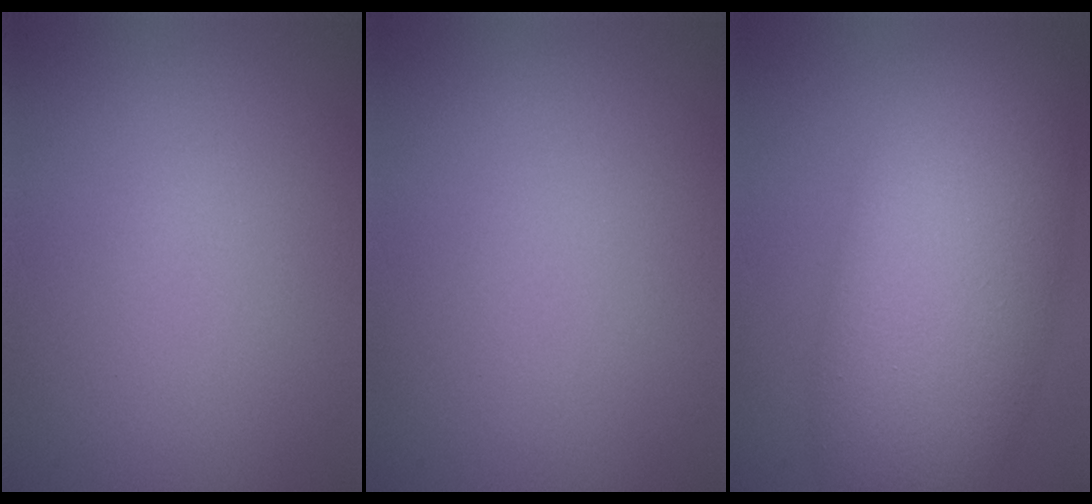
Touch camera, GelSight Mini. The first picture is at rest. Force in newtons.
{"total": 0.0}
{"total": 9.7, "press": 9.7, "slide": 0.5}